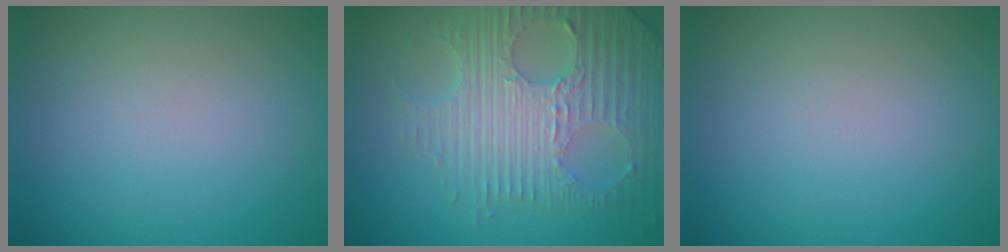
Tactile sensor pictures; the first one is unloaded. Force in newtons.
{"total": 8.0, "press": 5.6, "slide": 5.8}
{"total": 0.0}